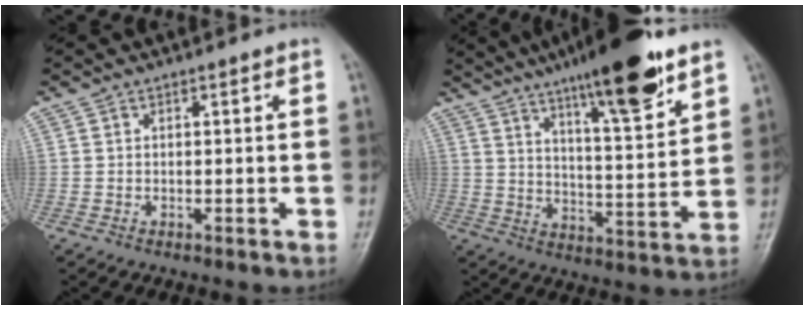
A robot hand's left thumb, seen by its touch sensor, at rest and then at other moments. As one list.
[{"total": 17.6, "force": [11.6, 3.3, 12.9], "torque": [-0.180, -0.057, 0.184]}]